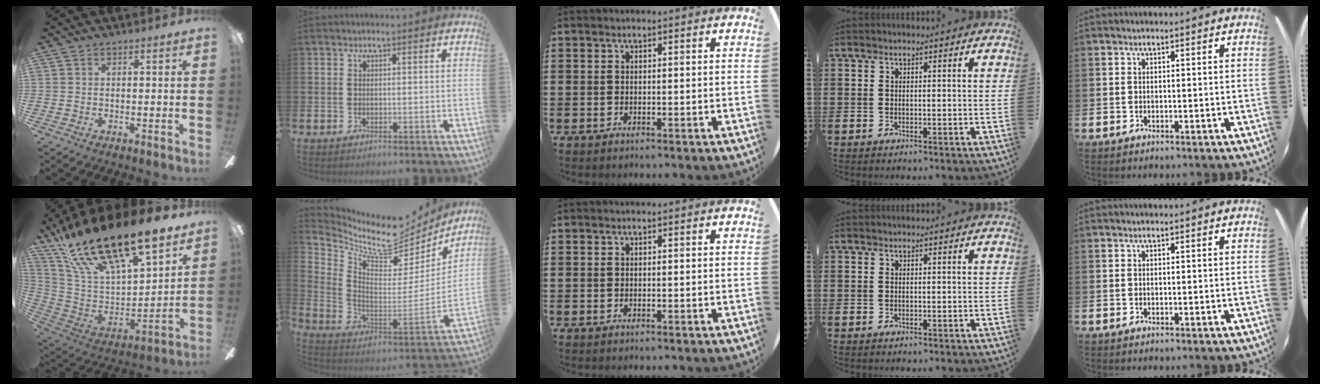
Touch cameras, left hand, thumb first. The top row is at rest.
{"thumb": {"total": 24.3, "force": [18.2, 7.4, 14.3], "torque": [-0.256, -0.121, 0.308]}, "index": {"total": 8.0, "force": [6.3, 3.7, 3.2], "torque": [-0.089, -0.058, 0.103]}}